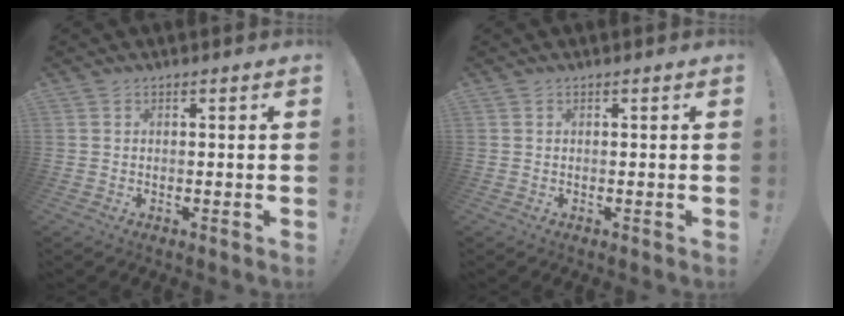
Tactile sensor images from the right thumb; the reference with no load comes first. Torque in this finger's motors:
{"motor_torque": [0.00, 0.00, 0.00, 0.00, 0.04]}